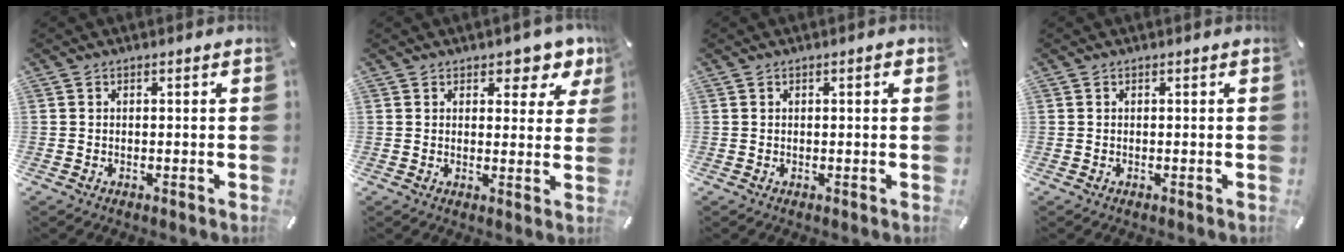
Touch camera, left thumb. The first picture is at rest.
{"total": 5.5, "force": [3.8, 3.2, 2.3], "torque": [-0.011, -0.026, 0.058]}
{"total": 0.9, "force": [0.2, 0.2, 0.9], "torque": [-0.018, 0.003, 0.002]}
{"total": 0.0}